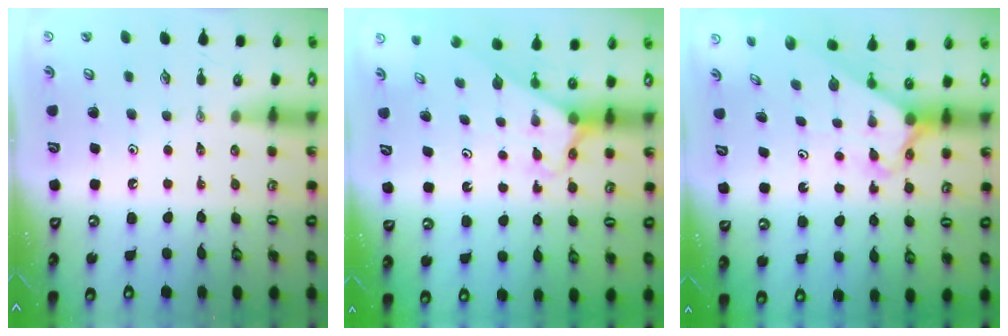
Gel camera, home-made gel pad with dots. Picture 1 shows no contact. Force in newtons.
{"total": 2.6, "press": 2.6, "slide": 0.1}
{"total": 2.4, "press": 2.4, "slide": 0.2}